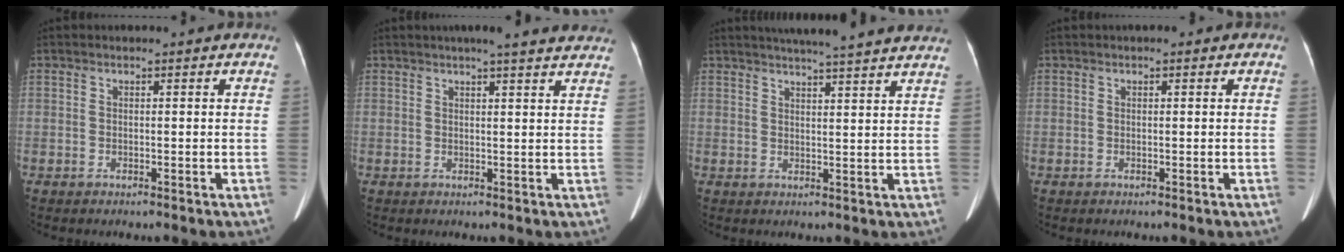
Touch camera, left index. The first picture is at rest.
{"total": 10.3, "force": [9.0, 0.5, 5.0], "torque": [-0.060, 0.014, 0.089]}
{"total": 15.9, "force": [14.2, 0.3, 7.1], "torque": [-0.108, 0.011, 0.172]}
{"total": 0.5, "force": [0.1, 0.4, 0.3], "torque": [-0.005, 0.008, -0.001]}